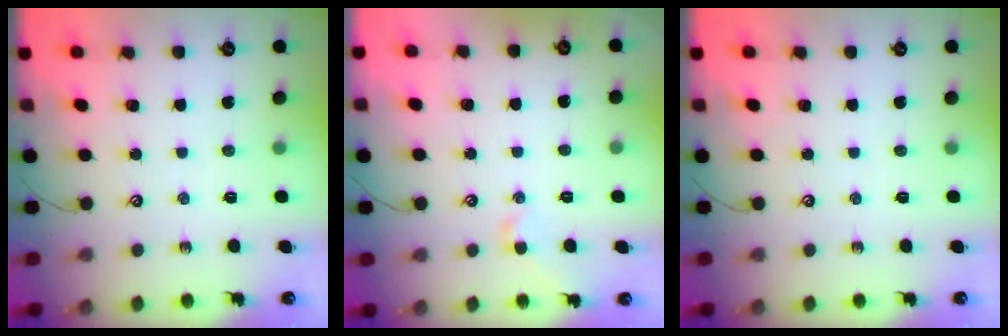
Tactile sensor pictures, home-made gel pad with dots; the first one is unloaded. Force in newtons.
{"total": 2.1, "press": 2.1, "slide": 0.5}
{"total": 0.0}